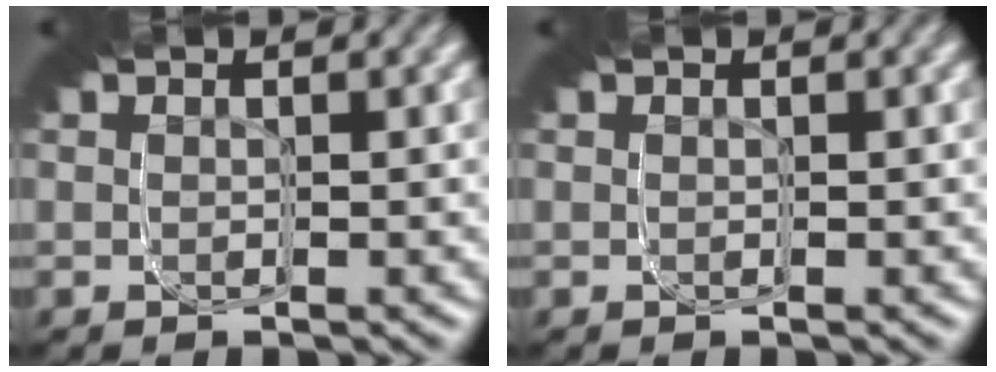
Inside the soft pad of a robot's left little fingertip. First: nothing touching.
{"total": 0.0}